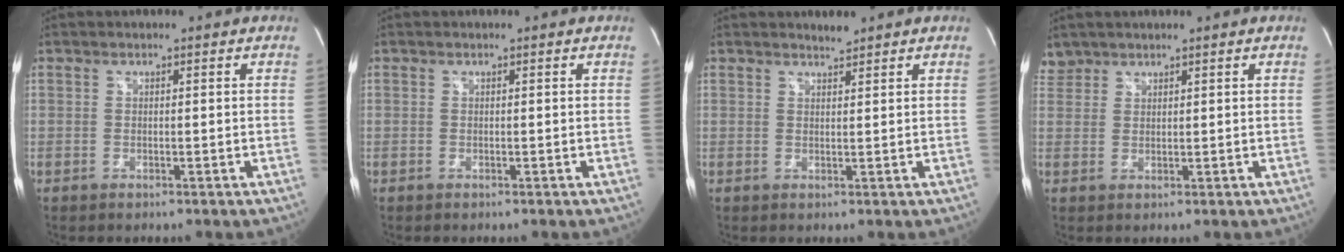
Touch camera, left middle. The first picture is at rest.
{"total": 0.0}
{"total": 1.3, "force": [1.3, 0.0, 0.1], "torque": [-0.010, -0.001, 0.025]}
{"total": 2.6, "force": [2.3, 1.2, -0.3], "torque": [0.008, 0.011, 0.046]}